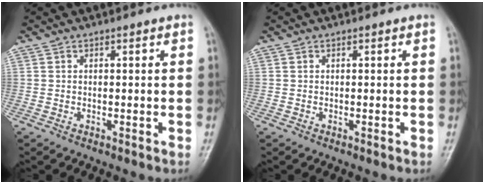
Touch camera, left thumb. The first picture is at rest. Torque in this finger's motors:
{"motor_torque": [0.00, 0.00, 0.00, 0.00, 0.00]}